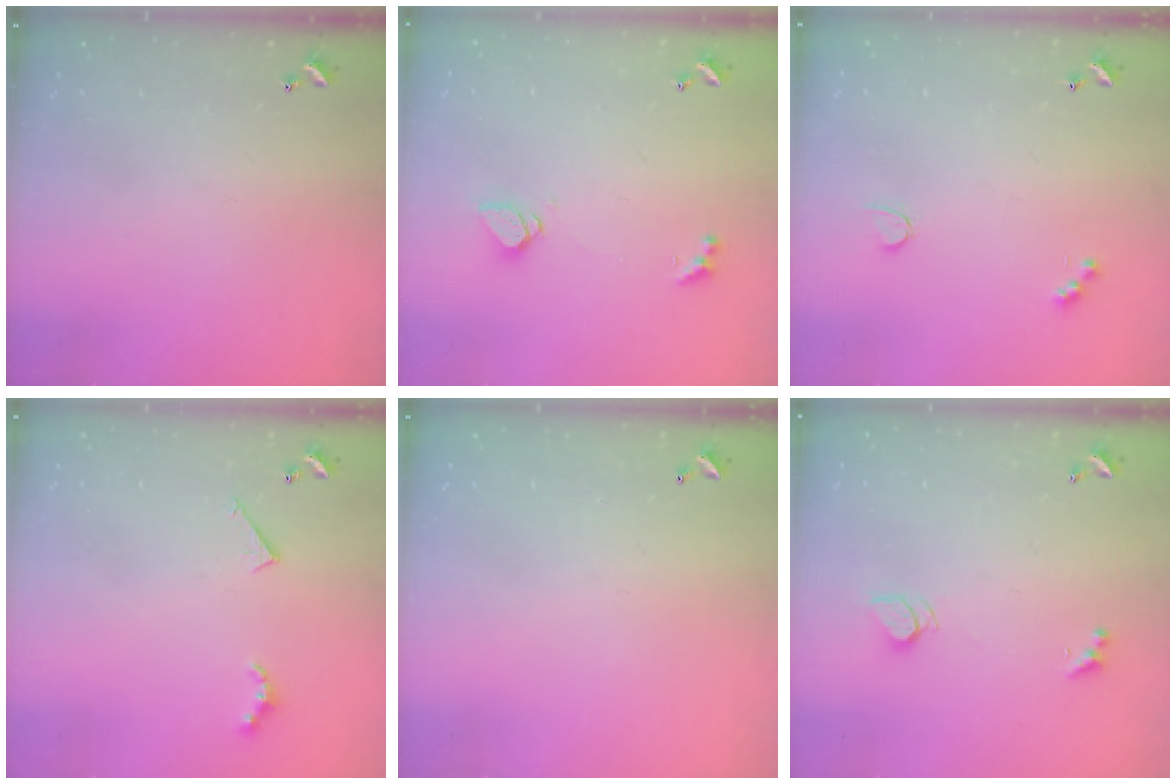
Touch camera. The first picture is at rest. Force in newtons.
{"total": 1.2, "press": 1.1, "slide": 0.5}
{"total": 2.6, "press": 2.5, "slide": 0.5}
{"total": 3.8, "press": 3.8, "slide": 0.6}
{"total": 3.0, "press": 3.0, "slide": 0.1}
{"total": 2.5, "press": 2.4, "slide": 0.6}